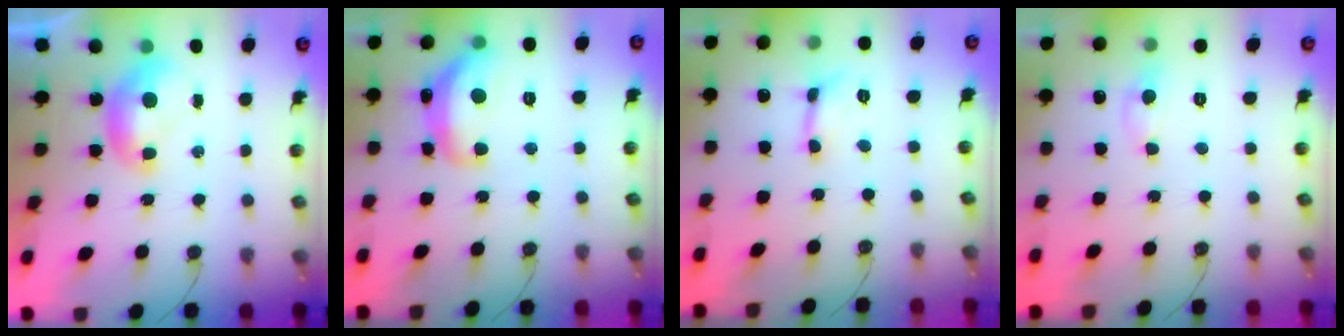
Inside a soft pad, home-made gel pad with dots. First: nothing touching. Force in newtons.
{"total": 8.3, "press": 8.3, "slide": 0.7}
{"total": 1.1, "press": 1.1, "slide": 0.3}
{"total": 0.8, "press": 0.6, "slide": 0.5}